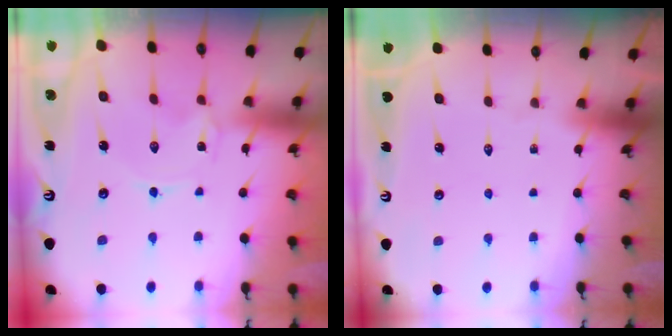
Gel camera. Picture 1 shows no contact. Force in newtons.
{"total": 0.0}